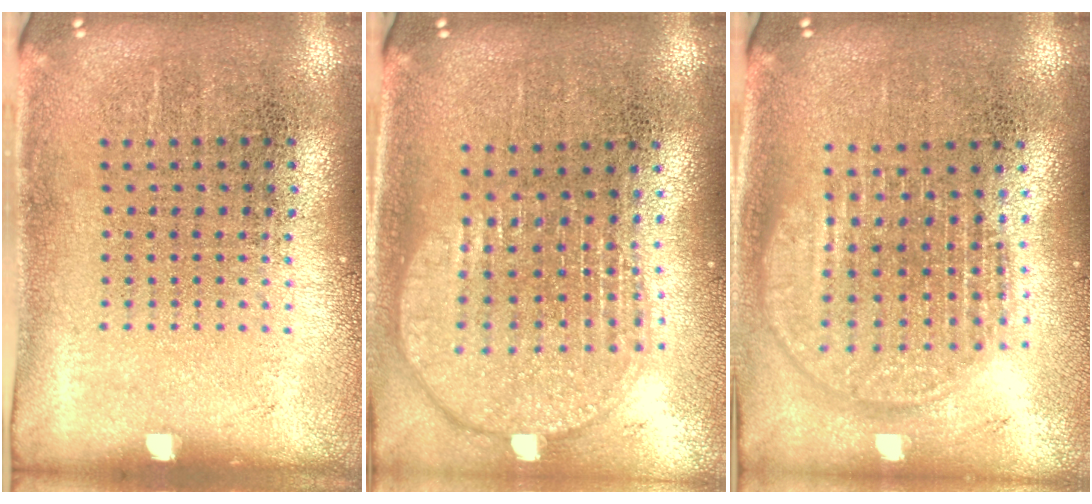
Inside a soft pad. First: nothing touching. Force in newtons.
{"total": 1.9, "press": 1.7, "slide": 1.0}
{"total": 1.8, "press": 1.5, "slide": 0.9}